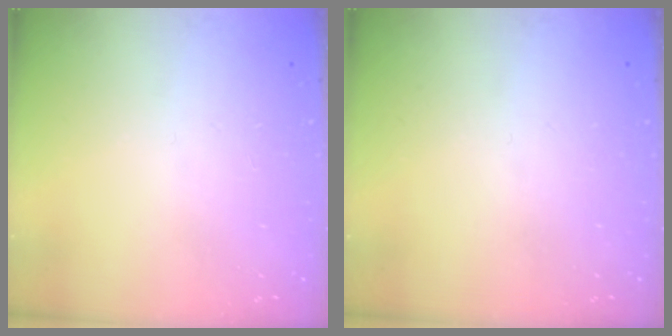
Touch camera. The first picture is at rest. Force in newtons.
{"total": 0.0}